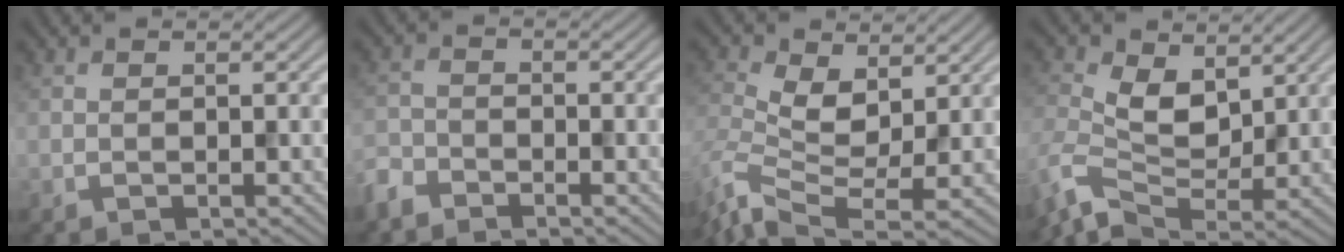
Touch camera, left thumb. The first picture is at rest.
{"total": 3.0, "force": [-2.6, 1.1, 0.7], "torque": [-0.018, -0.007, -0.068]}
{"total": 7.6, "force": [-1.4, 3.7, 6.5], "torque": [-0.153, -0.020, -0.041]}
{"total": 5.4, "force": [0.0, 3.4, 4.2], "torque": [-0.094, 0.006, -0.011]}